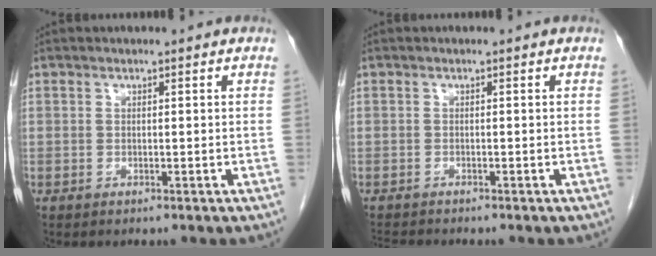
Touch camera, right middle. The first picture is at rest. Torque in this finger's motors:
{"motor_torque": [0.07, -0.02, 0.00, 0.00]}